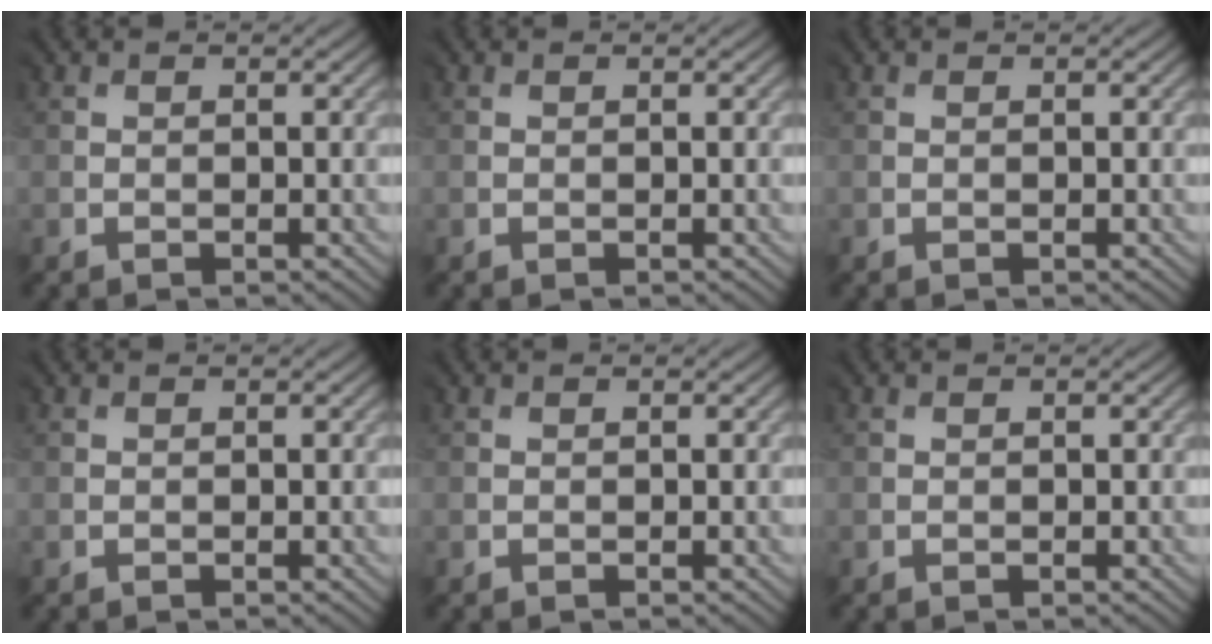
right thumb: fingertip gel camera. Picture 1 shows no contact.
{"total": 0.0}
{"total": 0.0}
{"total": 0.0}
{"total": 0.0}
{"total": 0.0}